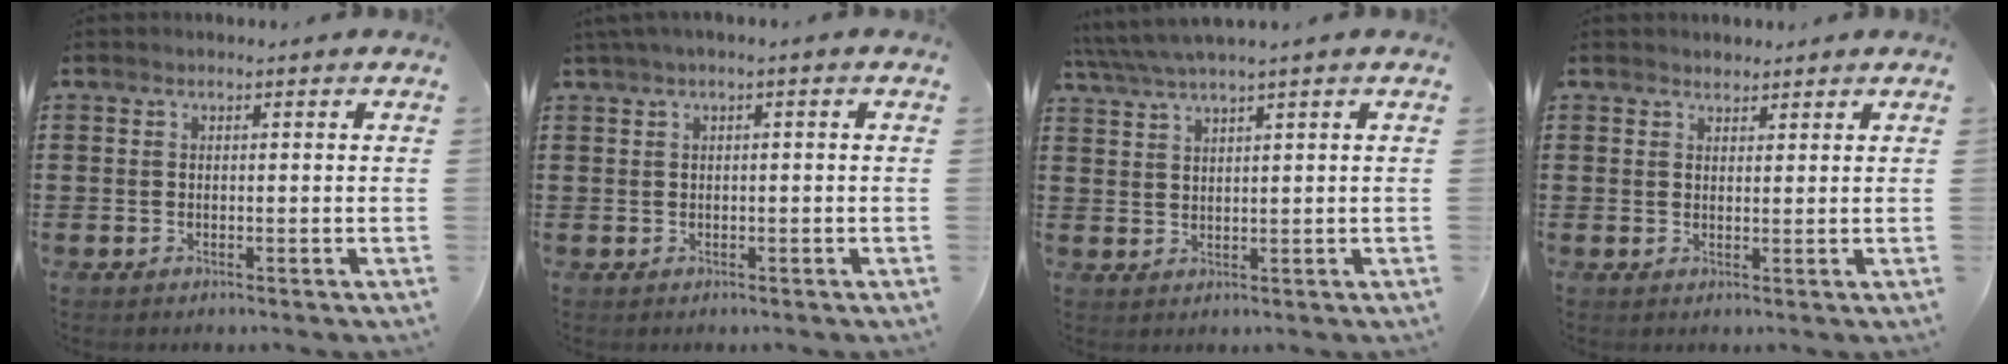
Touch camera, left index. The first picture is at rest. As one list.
[{"total": 1.3, "force": [-0.6, 0.0, 1.2], "torque": [-0.016, -0.006, -0.010]}, {"total": 2.8, "force": [2.2, -0.5, 1.7], "torque": [-0.040, -0.004, 0.038]}, {"total": 1.2, "force": [1.2, 0.4, 0.0], "torque": [-0.003, 0.003, 0.023]}]